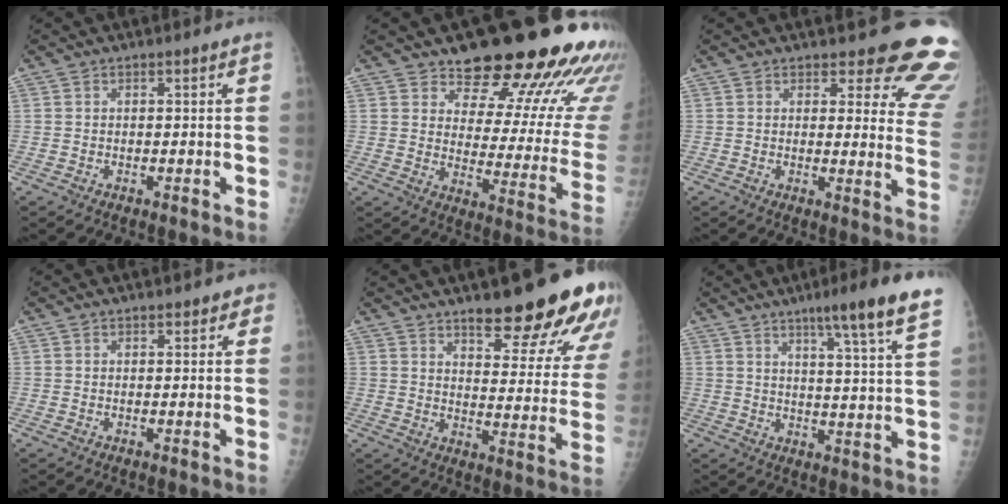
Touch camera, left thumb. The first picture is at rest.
{"total": 22.5, "force": [17.5, 8.3, 11.4], "torque": [-0.106, -0.107, 0.217]}
{"total": 13.6, "force": [12.1, 4.5, 4.3], "torque": [0.009, -0.102, 0.104]}
{"total": 1.4, "force": [0.8, 0.9, 0.7], "torque": [0.011, 0.001, 0.004]}
{"total": 18.9, "force": [13.4, 5.4, 12.2], "torque": [-0.113, -0.078, 0.175]}
{"total": 12.7, "force": [8.4, -0.2, 9.5], "torque": [-0.134, -0.037, 0.108]}